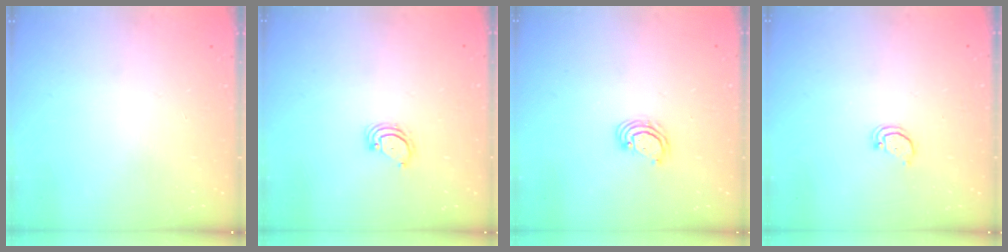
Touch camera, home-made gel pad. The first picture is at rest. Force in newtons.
{"total": 2.8, "press": 2.8, "slide": 0.3}
{"total": 3.0, "press": 2.9, "slide": 0.3}
{"total": 2.1, "press": 2.1, "slide": 0.2}